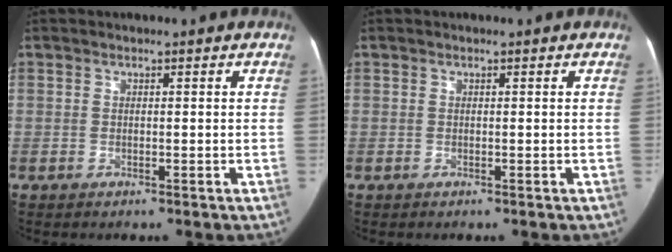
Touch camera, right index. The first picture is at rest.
{"total": 0.0}